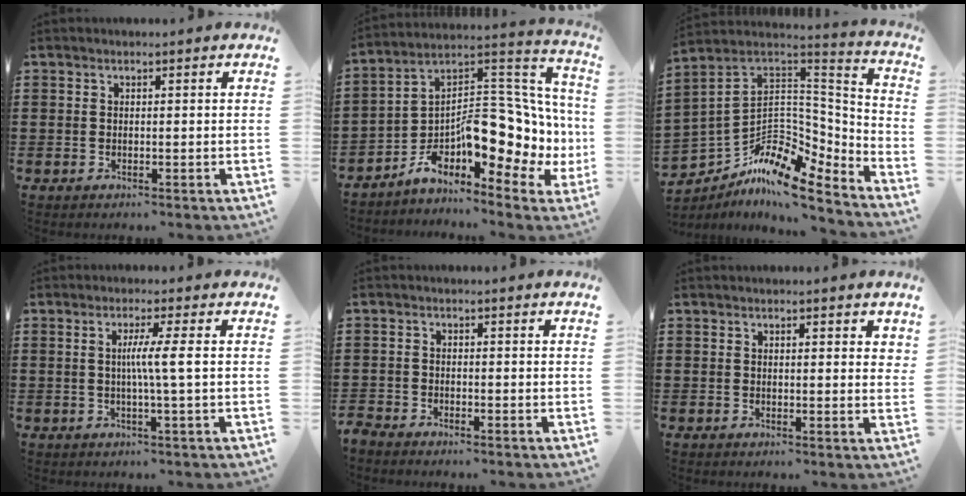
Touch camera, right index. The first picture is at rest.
{"total": 11.1, "force": [-3.0, 5.8, 9.0], "torque": [-0.128, -0.038, -0.056]}
{"total": 9.2, "force": [-5.5, 5.1, 5.3], "torque": [-0.125, -0.010, -0.108]}
{"total": 4.5, "force": [0.2, -0.6, 4.5], "torque": [-0.084, -0.007, -0.003]}
{"total": 1.8, "force": [-1.8, 0.1, -0.1], "torque": [-0.003, 0.003, -0.040]}
{"total": 1.0, "force": [0.5, 0.3, 0.8], "torque": [-0.016, 0.004, 0.009]}